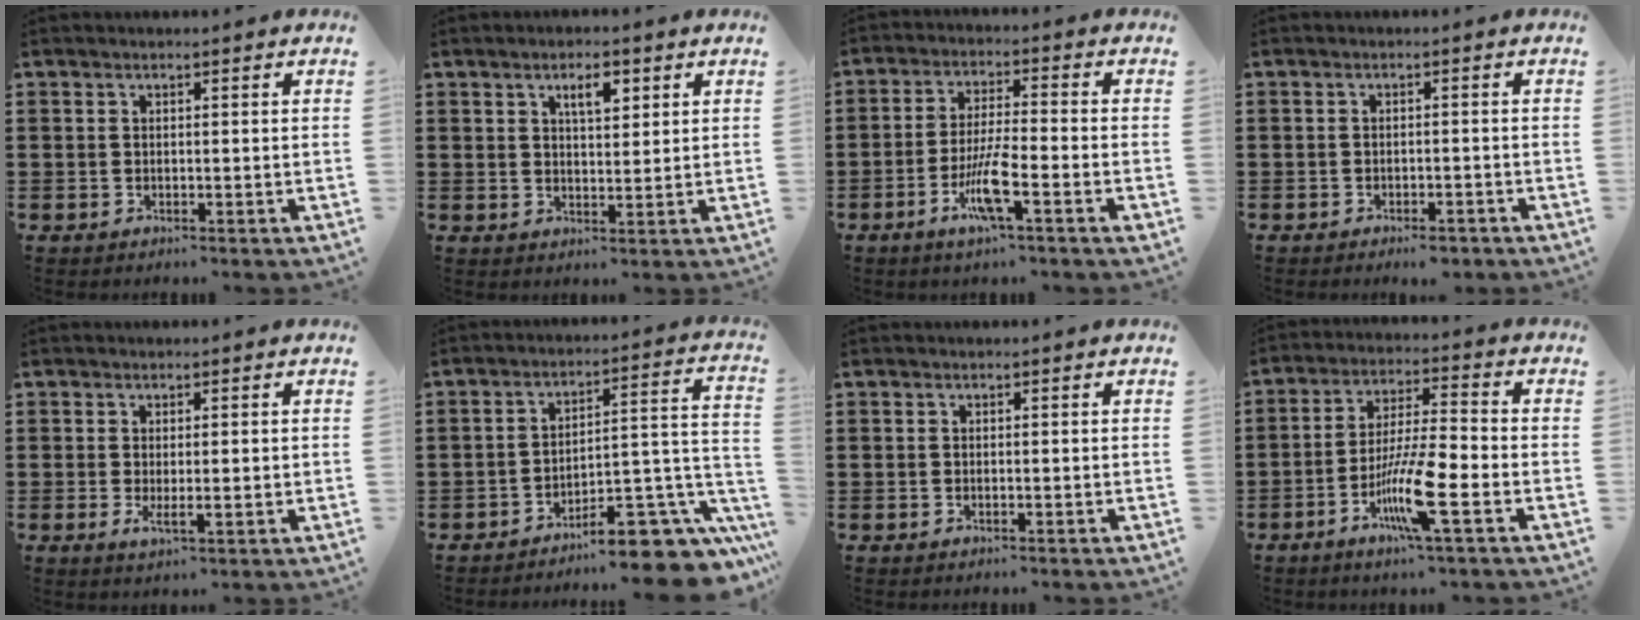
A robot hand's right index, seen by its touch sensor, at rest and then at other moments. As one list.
[{"total": 3.6, "force": [1.9, 1.4, 2.7], "torque": [-0.044, 0.001, 0.029]}, {"total": 7.7, "force": [-3.4, 0.9, 6.8], "torque": [-0.143, -0.013, -0.067]}, {"total": 1.4, "force": [-1.0, 0.5, 0.8], "torque": [-0.017, -0.003, -0.018]}, {"total": 2.7, "force": [-0.2, 0.7, 2.6], "torque": [-0.052, -0.005, -0.006]}, {"total": 10.1, "force": [-8.2, 2.7, 5.3], "torque": [-0.045, 0.016, -0.156]}, {"total": 0.0}, {"total": 10.3, "force": [-4.0, 1.4, 9.4], "torque": [-0.186, -0.010, -0.077]}]